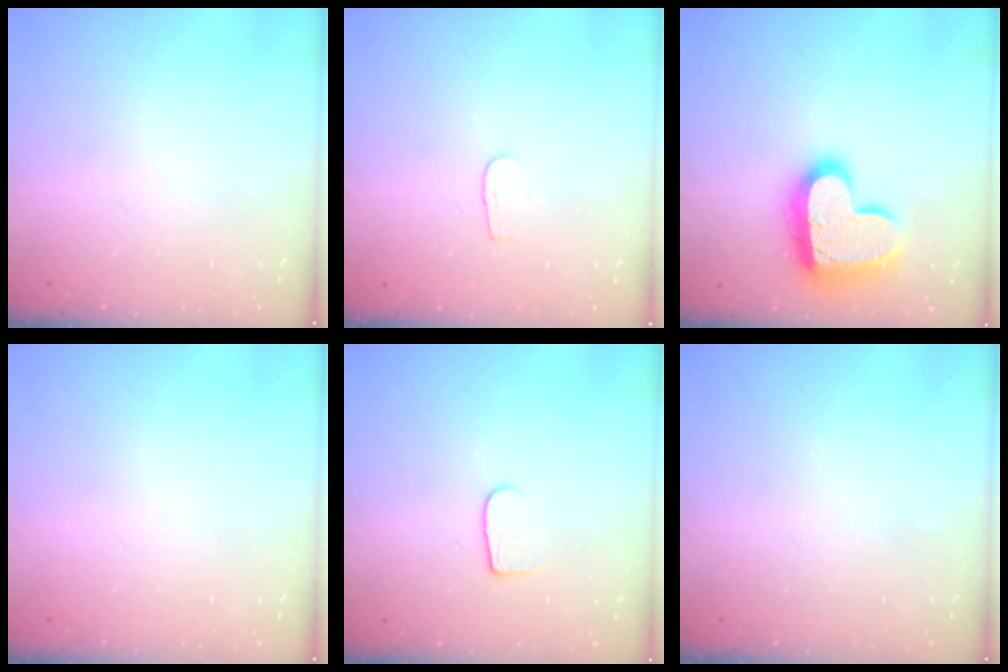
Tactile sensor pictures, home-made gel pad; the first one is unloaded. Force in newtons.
{"total": 3.7, "press": 3.6, "slide": 0.4}
{"total": 18.4, "press": 18.3, "slide": 1.7}
{"total": 0.0}
{"total": 5.9, "press": 5.9, "slide": 0.6}
{"total": 0.0}